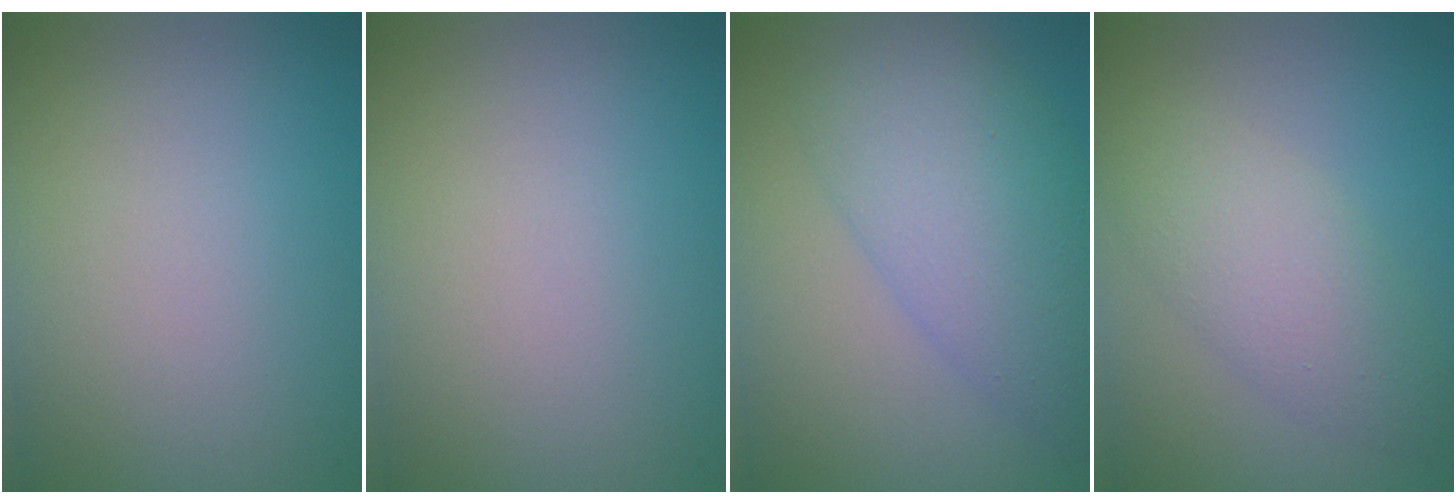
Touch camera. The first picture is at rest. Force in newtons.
{"total": 0.0}
{"total": 8.0, "press": 8.0, "slide": 0.3}
{"total": 4.0, "press": 4.0, "slide": 0.2}